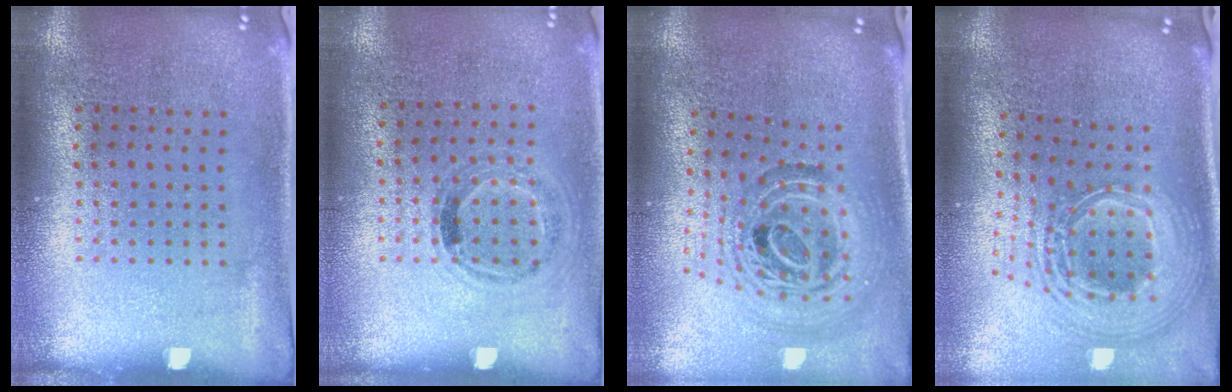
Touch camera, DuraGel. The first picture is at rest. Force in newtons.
{"total": 1.0, "press": 0.8, "slide": 0.7}
{"total": 1.8, "press": 1.5, "slide": 0.9}
{"total": 2.8, "press": 1.9, "slide": 2.0}